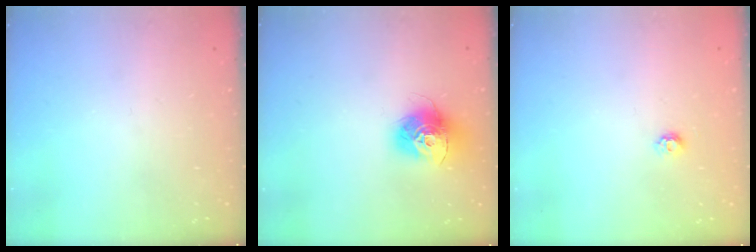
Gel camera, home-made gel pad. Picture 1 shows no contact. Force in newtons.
{"total": 13.9, "press": 13.9, "slide": 1.3}
{"total": 4.3, "press": 4.2, "slide": 0.5}